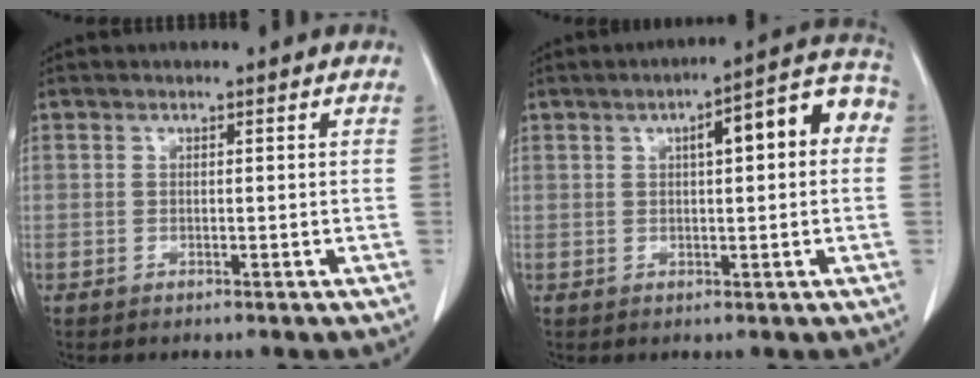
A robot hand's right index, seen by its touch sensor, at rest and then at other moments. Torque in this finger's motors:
{"motor_torque": [0.64, -0.17, 0.22, 0.05]}